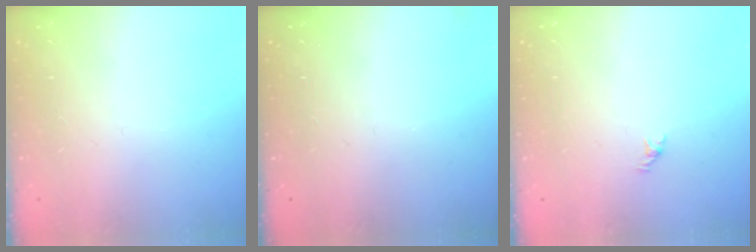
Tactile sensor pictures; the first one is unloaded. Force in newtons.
{"total": 0.0}
{"total": 0.5, "press": 0.3, "slide": 0.4}